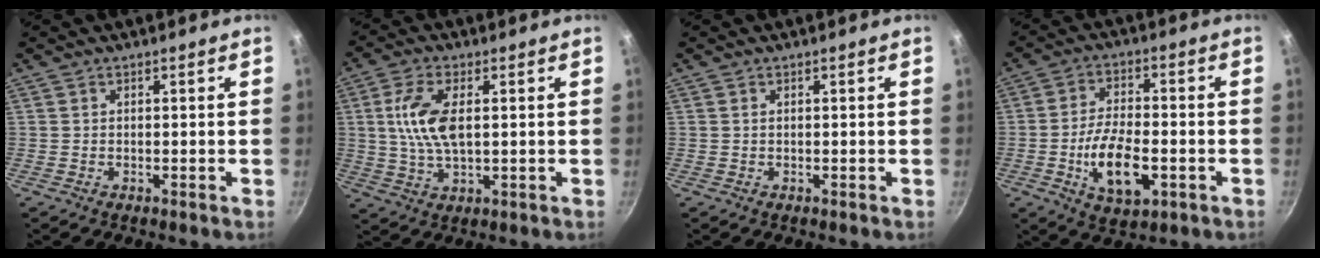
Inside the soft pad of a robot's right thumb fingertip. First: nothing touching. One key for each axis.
{"total": 9.4, "fx": 1.4, "fy": 4.4, "fz": 8.2, "tx": -0.161, "ty": 0.002, "tz": 0.027}
{"total": 0.0}
{"total": 11.9, "fx": -3.3, "fy": 5.6, "fz": 10.0, "tx": -0.172, "ty": 0.017, "tz": -0.056}